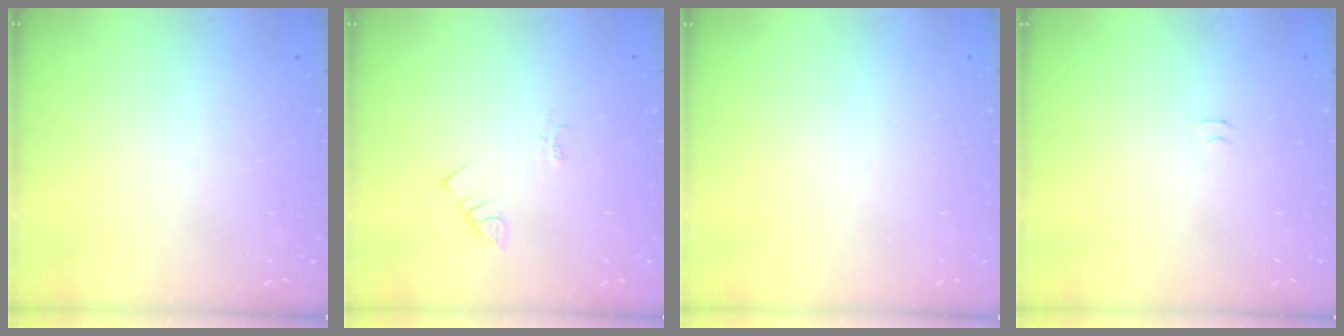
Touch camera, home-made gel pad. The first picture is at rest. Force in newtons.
{"total": 1.4, "press": 1.4, "slide": 0.3}
{"total": 0.0}
{"total": 4.0, "press": 4.0, "slide": 0.6}